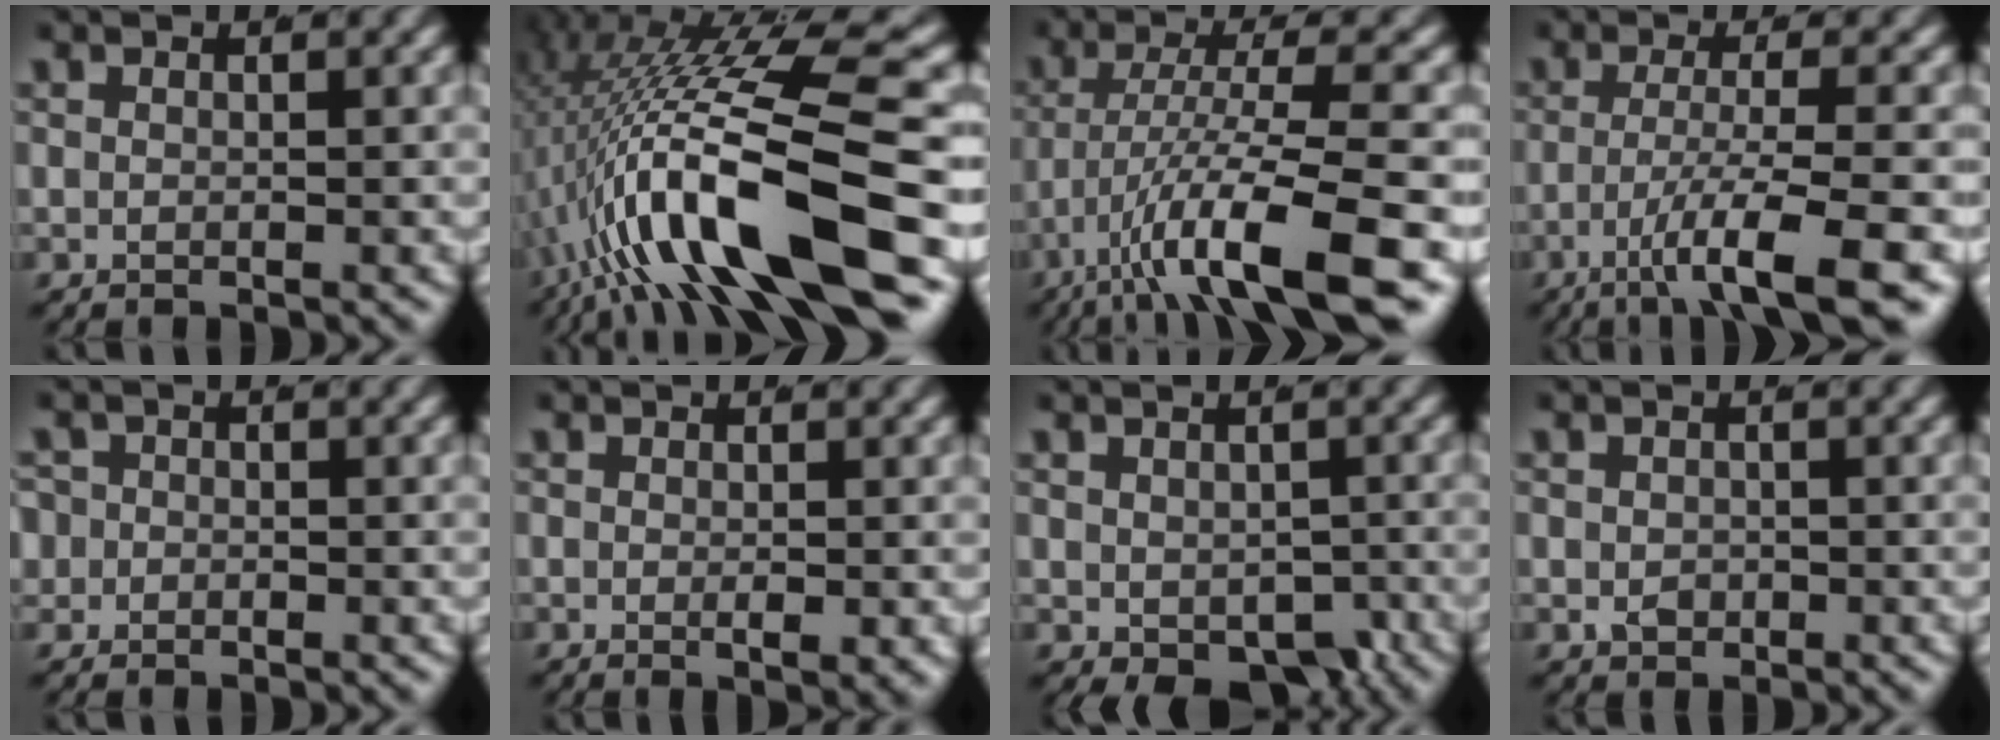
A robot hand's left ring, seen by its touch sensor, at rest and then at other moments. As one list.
[{"total": 14.8, "force": [-1.9, 5.0, 13.8], "torque": [-0.223, -0.002, -0.014]}, {"total": 9.5, "force": [-4.9, 2.5, 7.8], "torque": [-0.138, -0.024, -0.061]}, {"total": 8.3, "force": [-5.3, 1.1, 6.3], "torque": [-0.098, -0.025, -0.068]}, {"total": 1.8, "force": [-0.4, 1.7, 0.4], "torque": [-0.013, -0.014, -0.003]}, {"total": 1.4, "force": [-0.2, 0.3, 1.3], "torque": [-0.021, -0.007, 0.000]}, {"total": 4.7, "force": [-2.5, 2.7, 2.9], "torque": [-0.044, -0.032, -0.019]}, {"total": 1.1, "force": [-0.4, 0.9, 0.6], "torque": [-0.013, -0.012, 0.004]}]